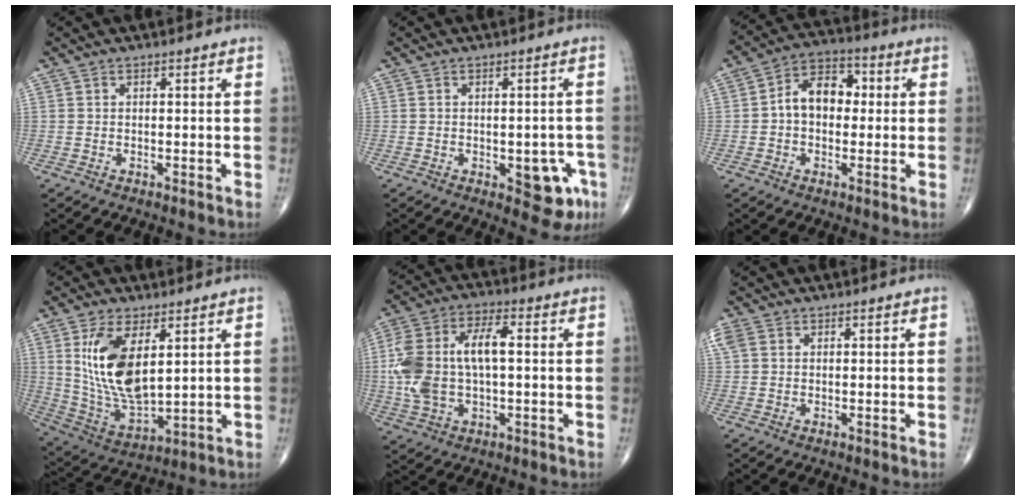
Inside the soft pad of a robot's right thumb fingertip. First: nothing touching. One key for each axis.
{"total": 7.4, "fx": -2.5, "fy": 3.7, "fz": 5.9, "tx": -0.039, "ty": 0.007, "tz": -0.023}
{"total": 9.5, "fx": 0.4, "fy": 6.7, "fz": 6.8, "tx": -0.087, "ty": 0.030, "tz": -0.004}
{"total": 15.0, "fx": 4.4, "fy": 7.1, "fz": 12.5, "tx": -0.234, "ty": -0.026, "tz": 0.102}
{"total": 15.2, "fx": 0.6, "fy": 7.9, "fz": 13.0, "tx": -0.279, "ty": 0.025, "tz": 0.013}
{"total": 3.2, "fx": 1.1, "fy": 2.4, "fz": 1.7, "tx": -0.054, "ty": 0.016, "tz": 0.029}